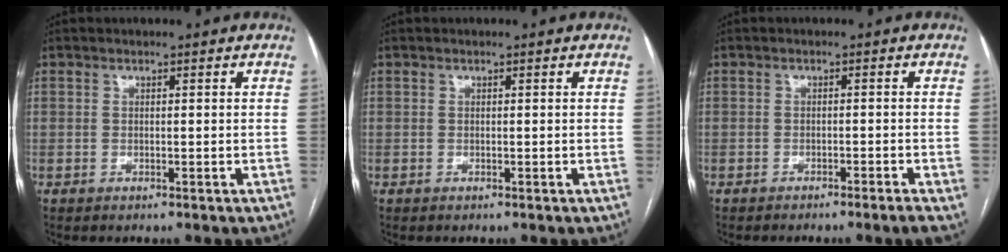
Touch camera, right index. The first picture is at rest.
{"total": 0.0}
{"total": 3.0, "force": [-2.0, 0.1, 2.3], "torque": [-0.025, -0.002, -0.028]}